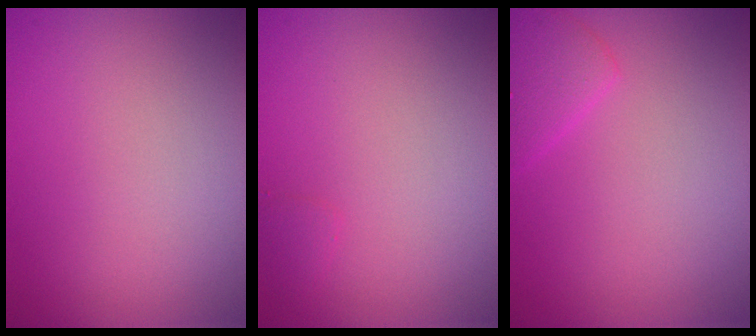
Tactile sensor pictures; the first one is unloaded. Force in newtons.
{"total": 0.7, "press": 0.7, "slide": 0.0}
{"total": 2.1, "press": 2.1, "slide": 0.2}